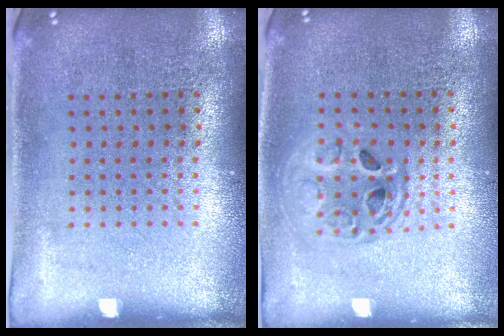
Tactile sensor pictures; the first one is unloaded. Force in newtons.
{"total": 1.6, "press": 1.4, "slide": 0.7}